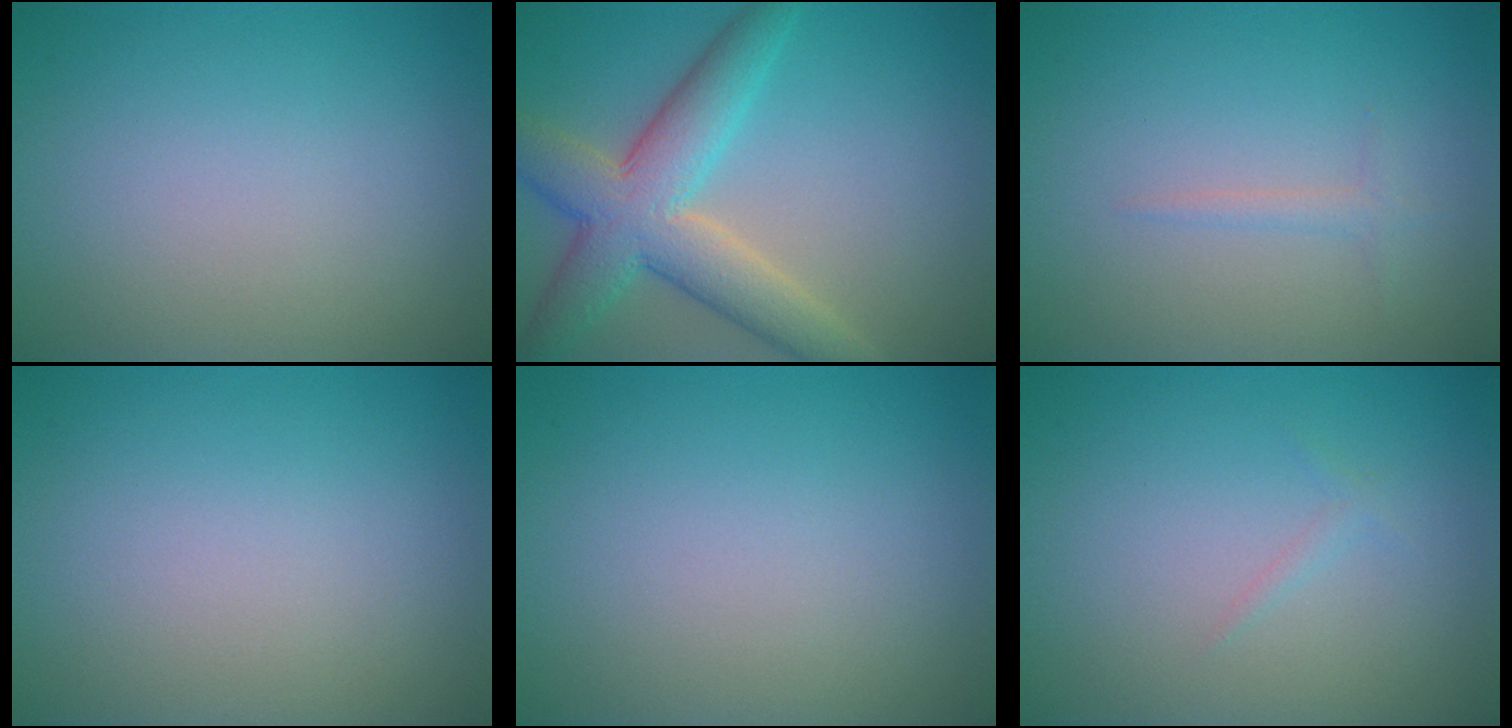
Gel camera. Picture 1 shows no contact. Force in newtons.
{"total": 7.3, "press": 7.3, "slide": 0.4}
{"total": 0.8, "press": 0.8, "slide": 0.1}
{"total": 0.0}
{"total": 0.0}
{"total": 0.5, "press": 0.5, "slide": 0.1}